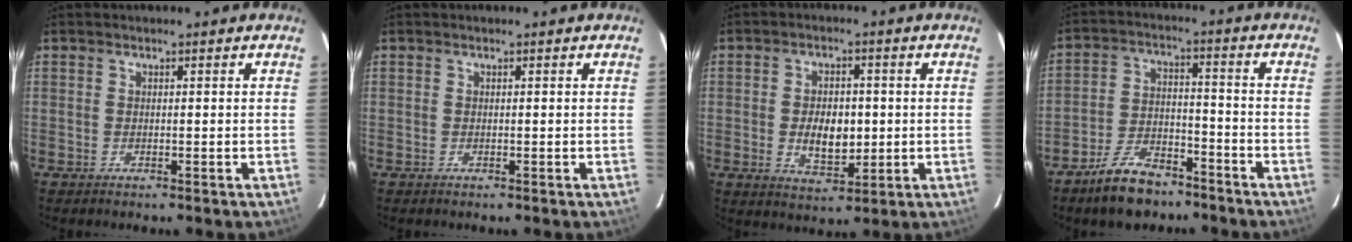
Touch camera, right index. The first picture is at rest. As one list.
[{"total": 0.0}, {"total": 7.4, "force": [-0.5, 4.3, 6.0], "torque": [-0.110, -0.001, -0.002]}, {"total": 10.9, "force": [-8.3, 4.8, 5.1], "torque": [-0.109, 0.015, -0.138]}]